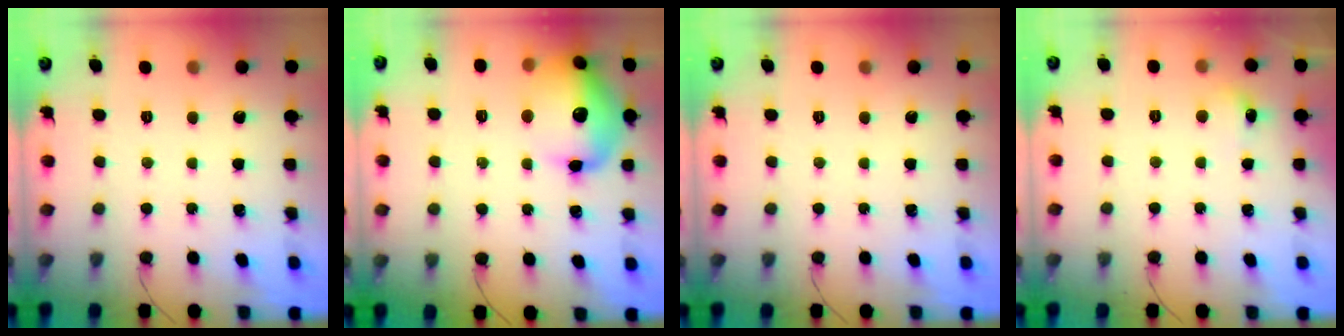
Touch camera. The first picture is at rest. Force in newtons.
{"total": 17.6, "press": 17.5, "slide": 1.8}
{"total": 0.0}
{"total": 5.9, "press": 5.6, "slide": 1.6}